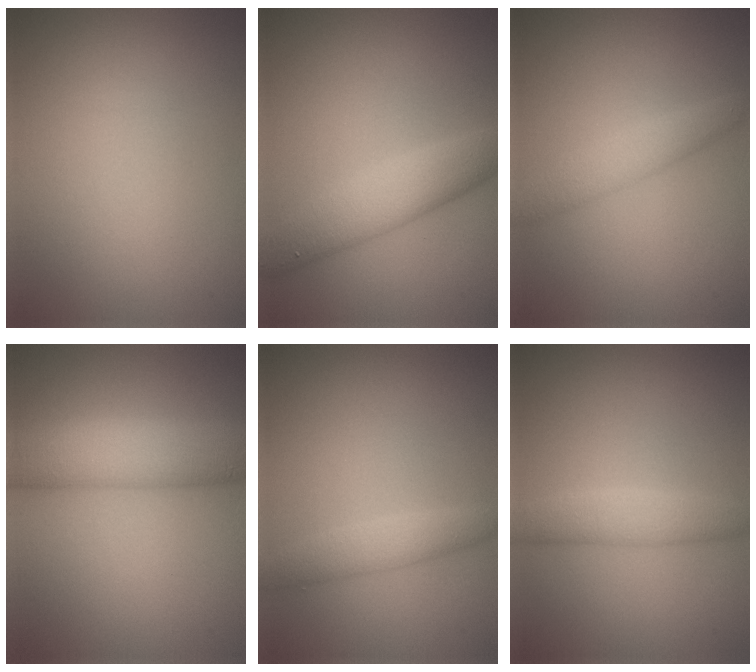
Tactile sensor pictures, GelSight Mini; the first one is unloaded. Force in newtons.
{"total": 4.3, "press": 4.3, "slide": 0.2}
{"total": 2.4, "press": 2.4, "slide": 0.1}
{"total": 6.5, "press": 6.5, "slide": 0.1}
{"total": 2.3, "press": 2.3, "slide": 0.0}
{"total": 2.8, "press": 2.8, "slide": 0.1}